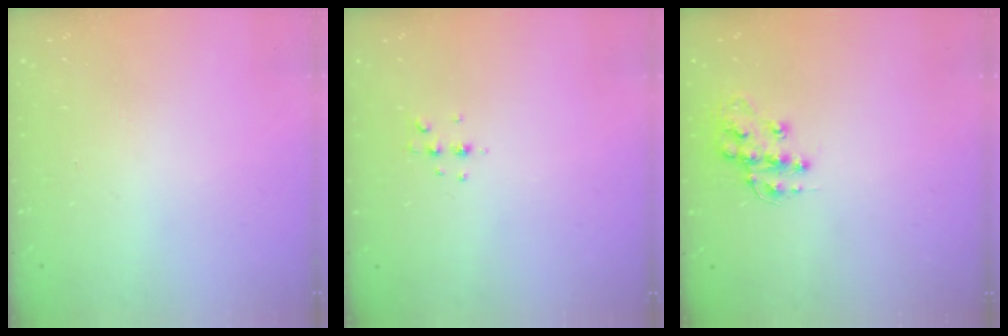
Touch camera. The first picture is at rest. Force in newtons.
{"total": 3.7, "press": 3.6, "slide": 0.7}
{"total": 11.6, "press": 11.5, "slide": 0.8}